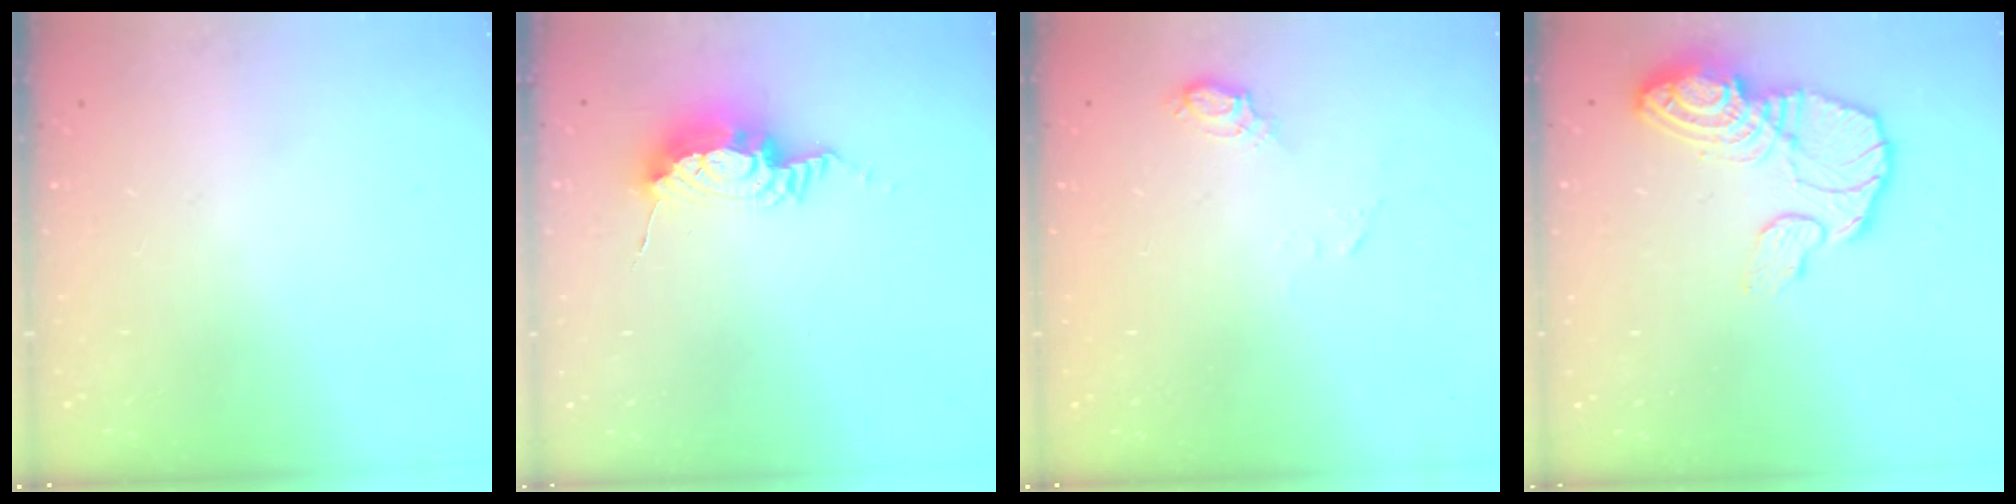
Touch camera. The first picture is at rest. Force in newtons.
{"total": 9.1, "press": 9.1, "slide": 1.1}
{"total": 6.7, "press": 6.5, "slide": 1.5}
{"total": 14.1, "press": 14.0, "slide": 1.5}